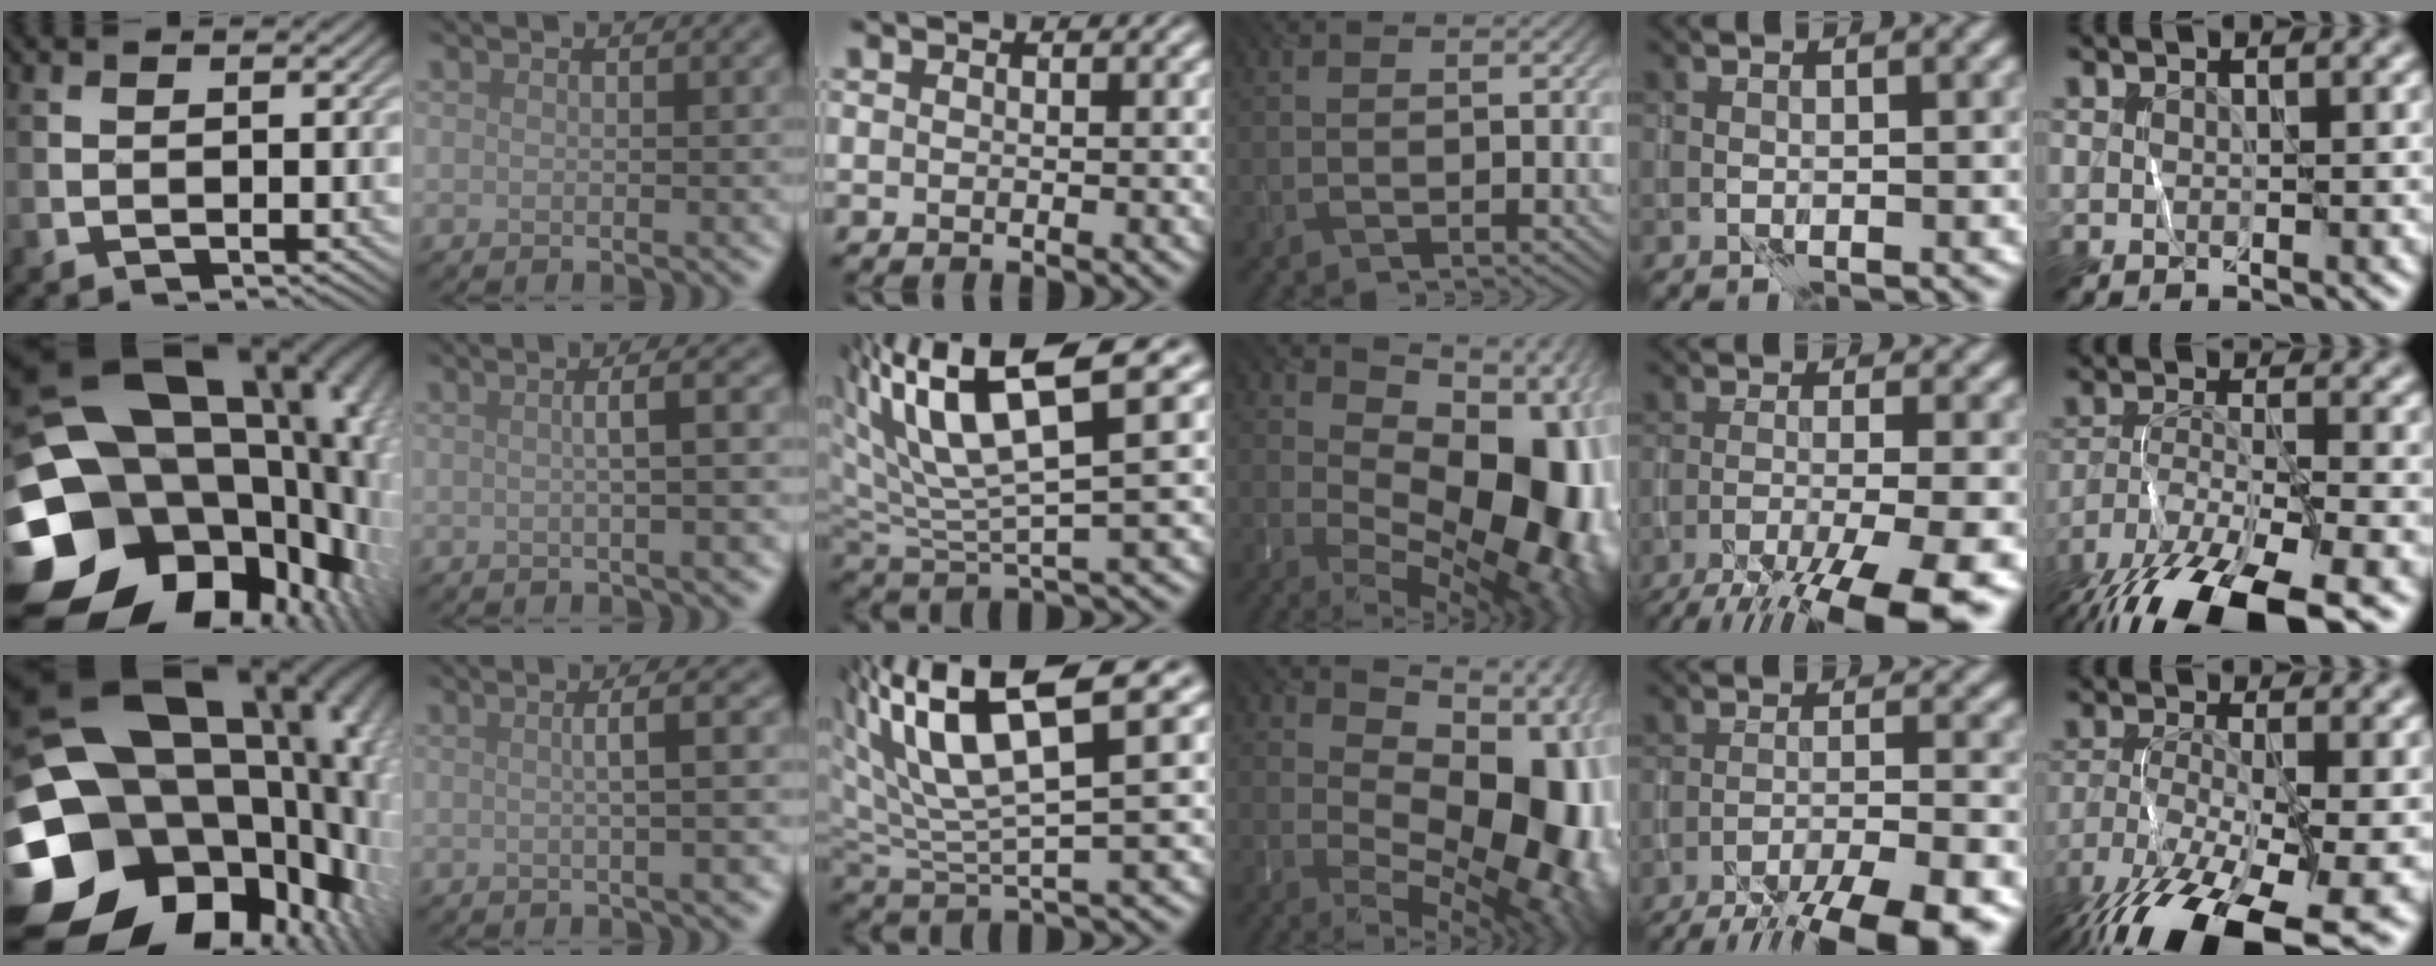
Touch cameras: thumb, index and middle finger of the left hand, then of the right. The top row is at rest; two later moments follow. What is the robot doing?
{"motion": "wrap", "object": "ribbon"}